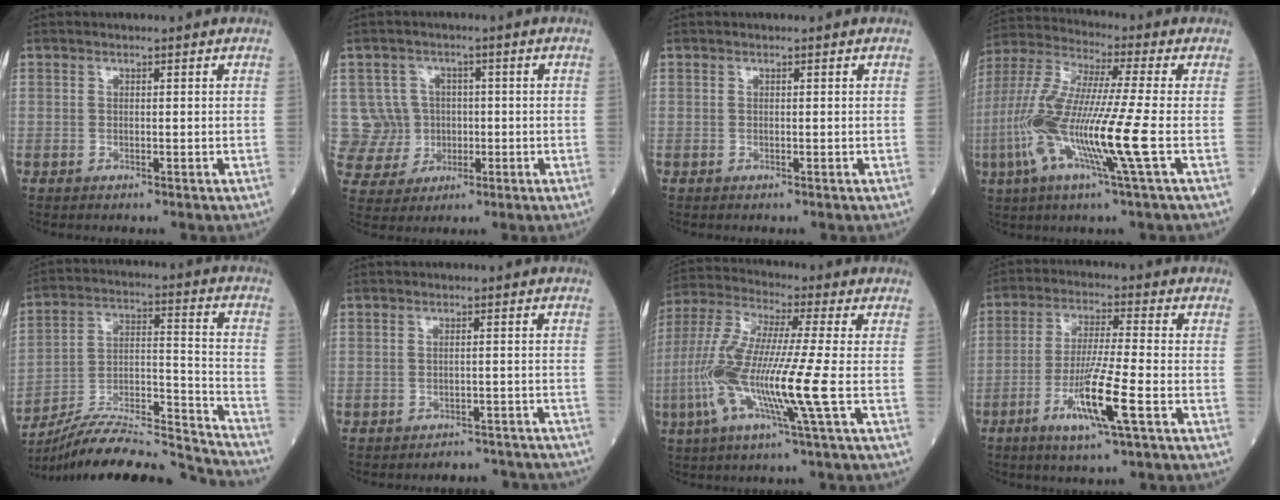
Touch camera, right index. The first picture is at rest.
{"total": 6.7, "force": [0.5, 6.7, 0.3], "torque": [-0.005, 0.017, 0.018]}
{"total": 0.0}
{"total": 15.9, "force": [-4.1, -0.4, 15.4], "torque": [-0.327, -0.018, -0.093]}
{"total": 24.0, "force": [-22.8, 0.6, 7.4], "torque": [-0.118, 0.010, -0.360]}
{"total": 7.0, "force": [-6.7, 2.0, 0.4], "torque": [0.005, 0.009, -0.068]}
{"total": 14.4, "force": [-3.6, -0.6, 14.0], "torque": [-0.298, -0.015, -0.083]}
{"total": 10.0, "force": [-4.1, -0.3, 9.1], "torque": [-0.177, -0.015, -0.078]}